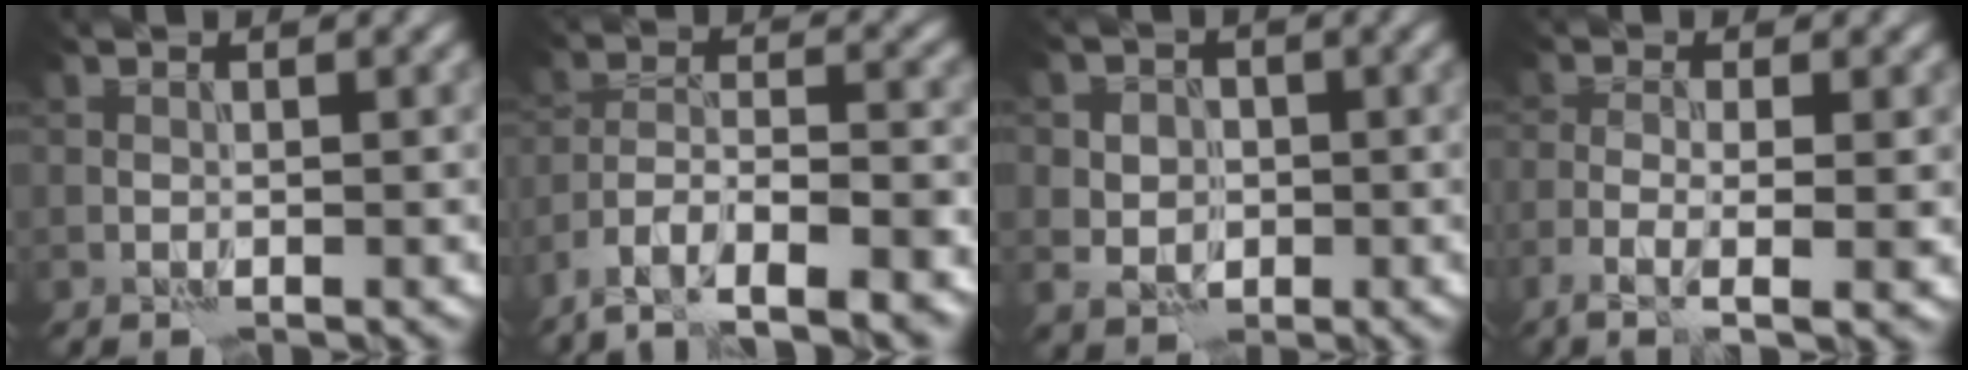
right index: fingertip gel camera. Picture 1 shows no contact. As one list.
[{"total": 8.8, "force": [-6.9, 2.4, 4.9], "torque": [-0.071, -0.003, -0.117]}, {"total": 3.7, "force": [0.0, 3.4, 1.6], "torque": [-0.010, 0.011, -0.018]}, {"total": 3.7, "force": [-1.5, 0.7, 3.3], "torque": [-0.059, -0.004, -0.032]}]